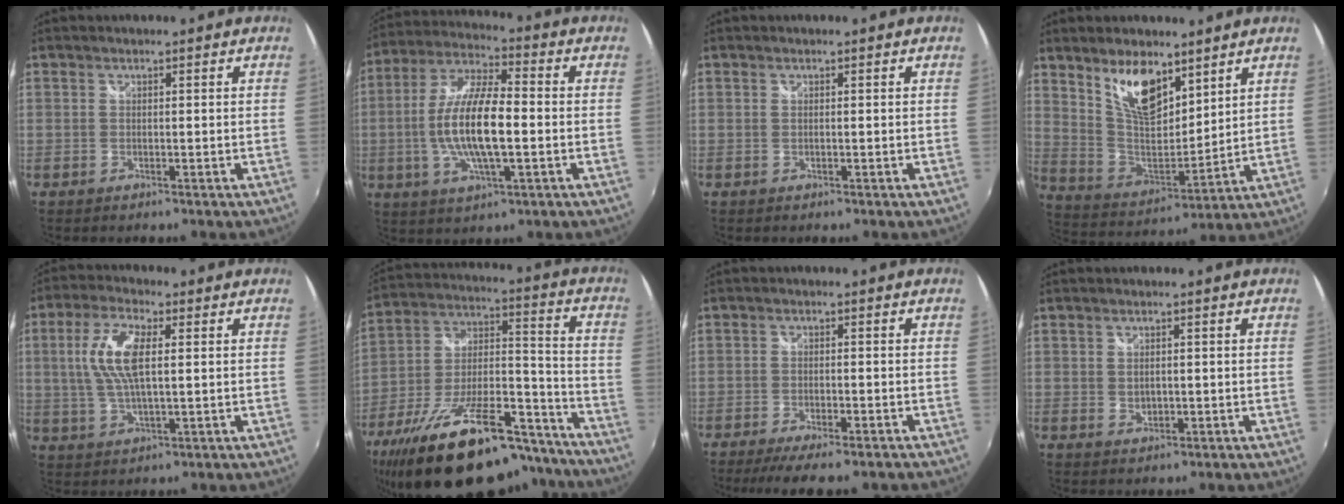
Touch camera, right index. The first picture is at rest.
{"total": 14.5, "force": [-1.9, 4.3, 13.7], "torque": [-0.274, 0.000, -0.037]}
{"total": 0.0}
{"total": 12.9, "force": [8.2, 5.7, 8.2], "torque": [-0.146, -0.005, 0.162]}
{"total": 9.9, "force": [1.7, 3.6, 9.1], "torque": [-0.188, 0.009, 0.035]}
{"total": 29.9, "force": [-21.8, 11.3, 17.2], "torque": [-0.302, -0.003, -0.320]}
{"total": 10.8, "force": [-8.7, 2.2, 6.1], "torque": [-0.133, -0.035, -0.134]}
{"total": 1.9, "force": [0.2, 1.6, 1.0], "torque": [-0.014, -0.002, 0.005]}